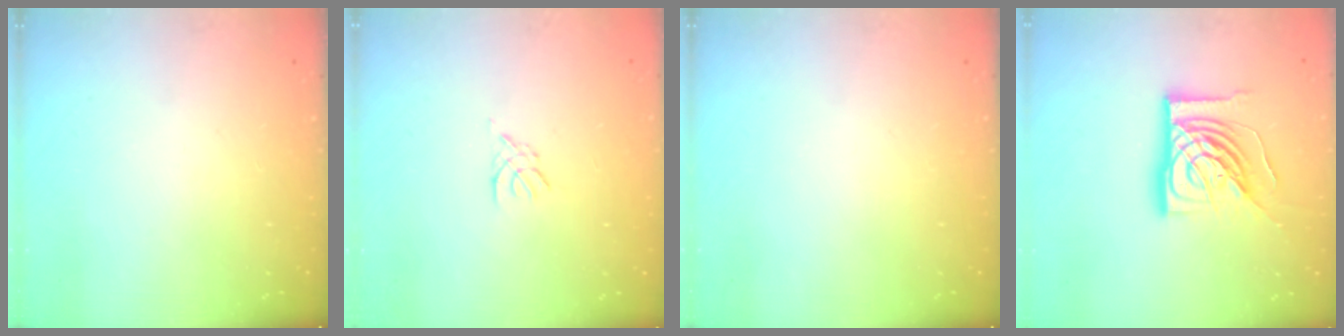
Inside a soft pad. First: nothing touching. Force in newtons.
{"total": 2.6, "press": 2.5, "slide": 0.6}
{"total": 0.0}
{"total": 18.1, "press": 18.0, "slide": 2.4}